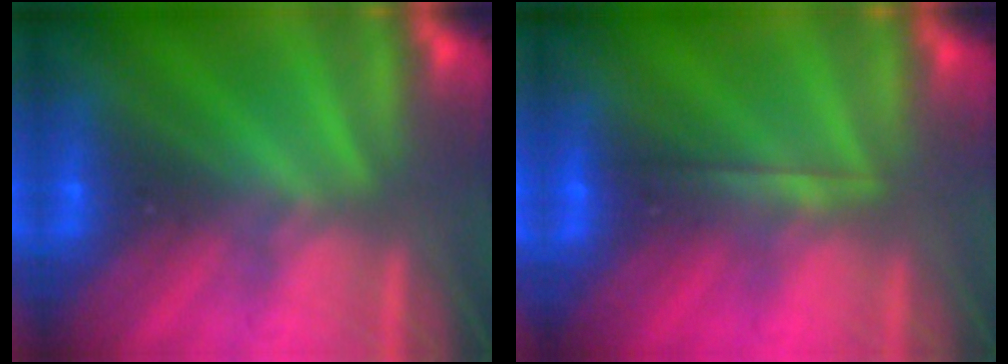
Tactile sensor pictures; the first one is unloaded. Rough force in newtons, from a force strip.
{"total": 1.8}